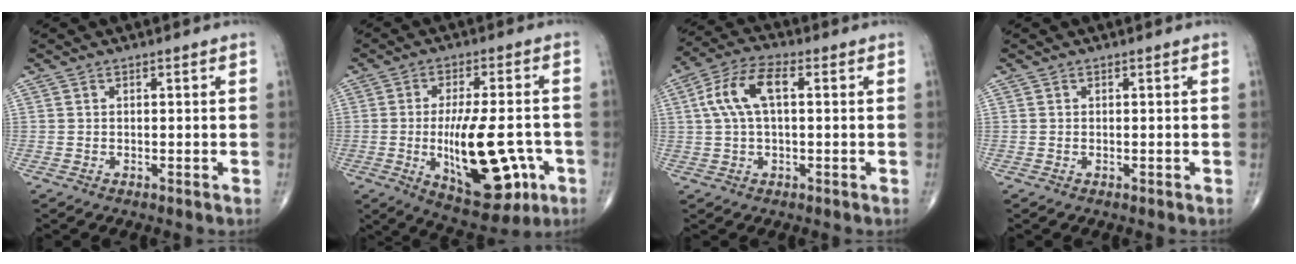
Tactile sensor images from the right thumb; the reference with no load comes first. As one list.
[{"total": 17.8, "force": [-4.3, 7.4, 15.6], "torque": [-0.224, 0.005, -0.050]}, {"total": 9.1, "force": [1.7, 4.1, 7.9], "torque": [-0.167, 0.031, 0.027]}, {"total": 0.0}]